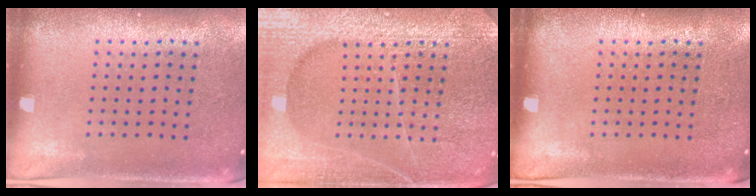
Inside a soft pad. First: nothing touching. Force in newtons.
{"total": 6.6, "press": 6.6, "slide": 0.8}
{"total": 0.0}